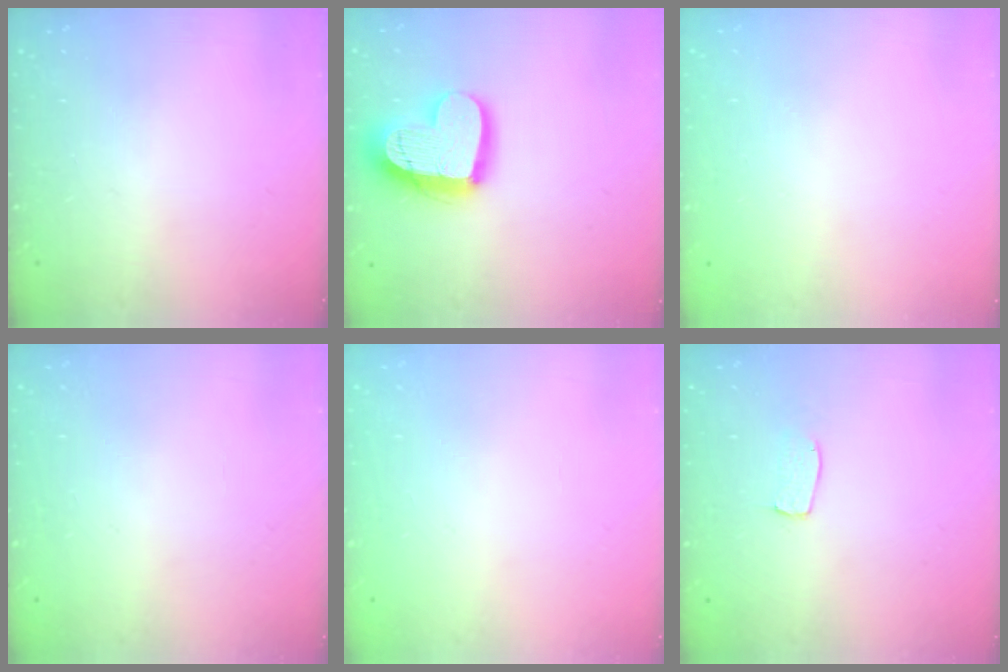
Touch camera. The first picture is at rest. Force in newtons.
{"total": 17.0, "press": 17.0, "slide": 1.5}
{"total": 0.0}
{"total": 0.0}
{"total": 0.0}
{"total": 3.3, "press": 3.3, "slide": 0.2}